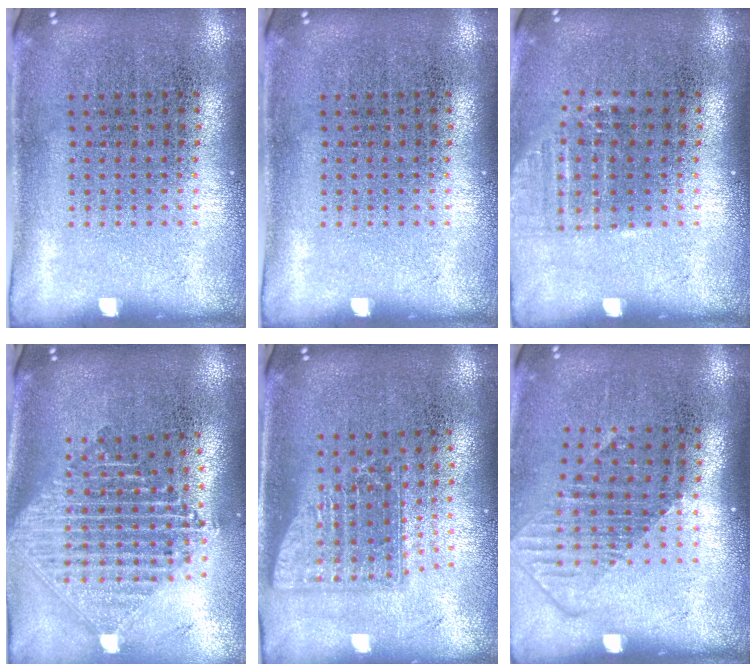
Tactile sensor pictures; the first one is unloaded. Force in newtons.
{"total": 0.0}
{"total": 1.0, "press": 0.9, "slide": 0.5}
{"total": 2.3, "press": 1.8, "slide": 1.4}
{"total": 1.6, "press": 1.2, "slide": 1.0}
{"total": 1.4, "press": 1.1, "slide": 0.9}